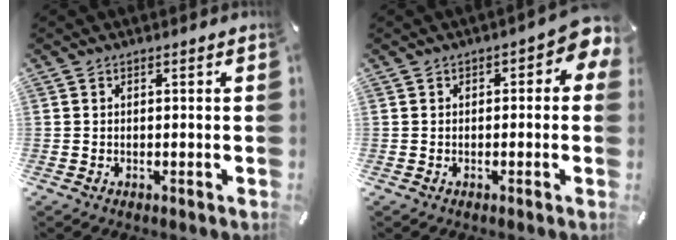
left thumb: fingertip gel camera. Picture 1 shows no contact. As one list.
[{"total": 4.1, "force": [0.0, 2.5, 3.3], "torque": [-0.046, 0.009, -0.002]}]